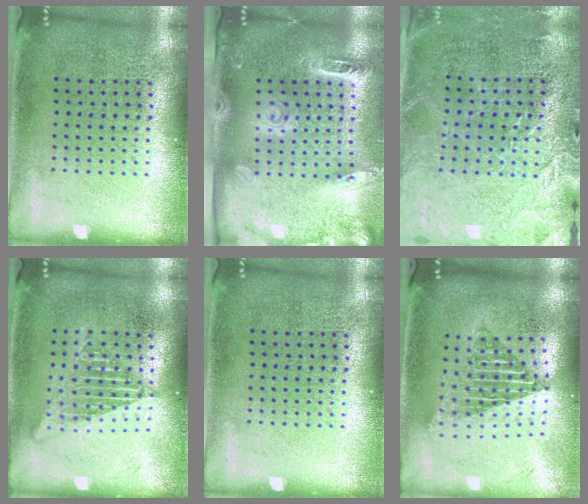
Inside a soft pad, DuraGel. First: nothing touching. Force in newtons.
{"total": 2.7, "press": 2.1, "slide": 1.8}
{"total": 2.8, "press": 2.6, "slide": 0.9}
{"total": 2.3, "press": 2.3, "slide": 0.1}
{"total": 0.0}
{"total": 1.8, "press": 1.5, "slide": 1.1}